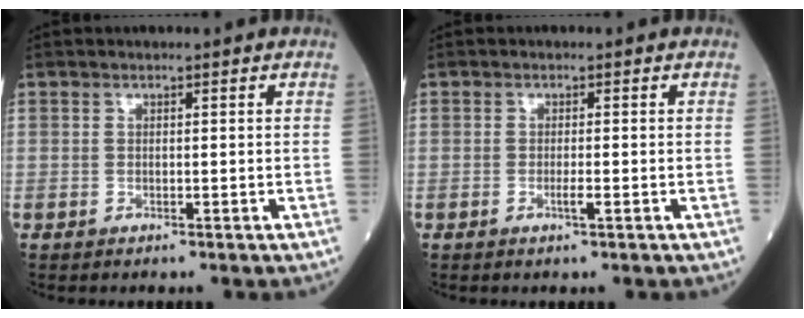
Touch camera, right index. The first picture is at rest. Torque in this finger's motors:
{"motor_torque": [0.16, 0.02, 0.12, 0.04]}